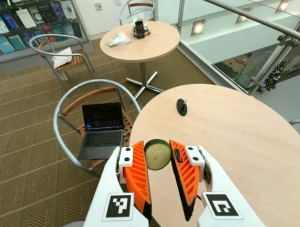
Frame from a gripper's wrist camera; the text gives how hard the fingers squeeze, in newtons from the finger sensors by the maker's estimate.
{"total": 8.0, "left": 7.4, "right": 8.5}